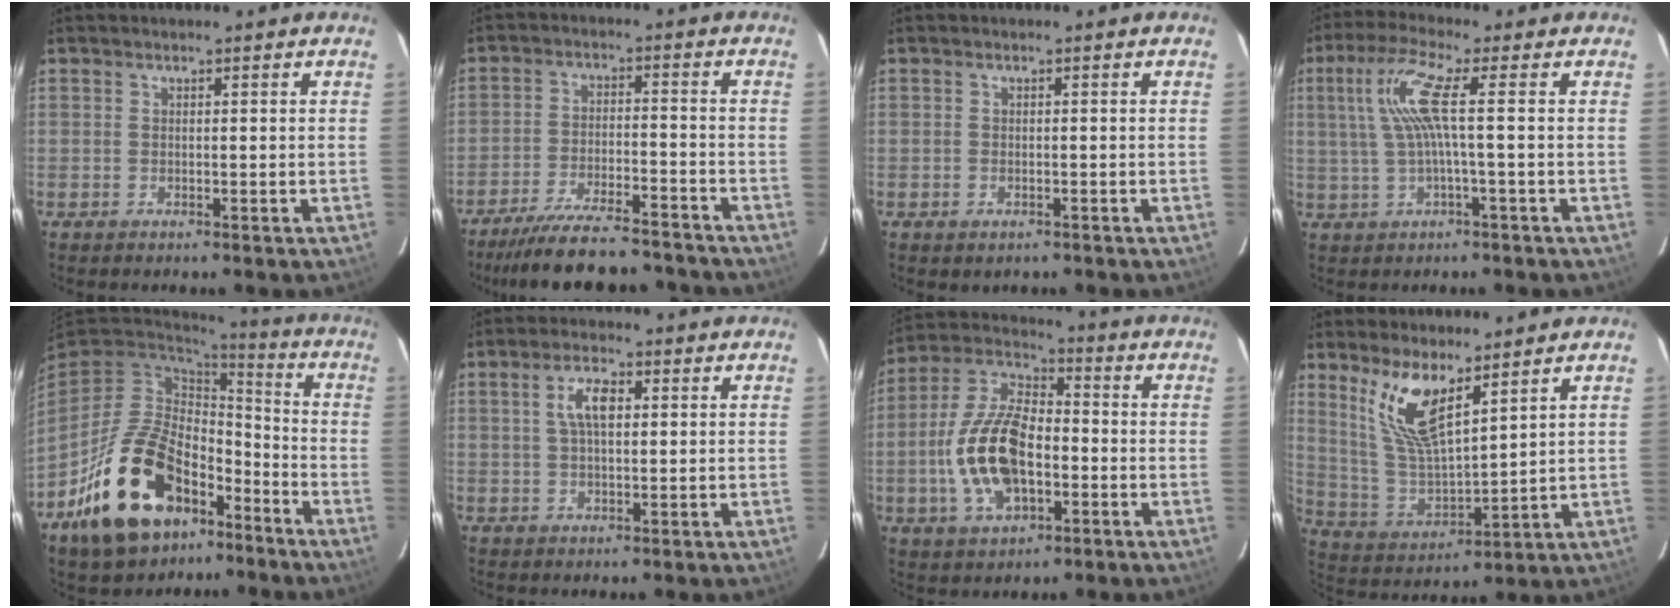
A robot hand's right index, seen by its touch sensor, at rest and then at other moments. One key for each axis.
{"total": 19.2, "fx": -17.0, "fy": 4.2, "fz": 7.9, "tx": -0.156, "ty": -0.014, "tz": -0.241}
{"total": 1.6, "fx": -0.7, "fy": 1.2, "fz": 0.6, "tx": -0.011, "ty": -0.002, "tz": -0.006}
{"total": 7.6, "fx": 0.6, "fy": -0.3, "fz": 7.6, "tx": -0.150, "ty": 0.002, "tz": 0.024}
{"total": 22.7, "fx": -12.3, "fy": 13.3, "fz": 13.7, "tx": -0.281, "ty": 0.011, "tz": -0.183}
{"total": 5.3, "fx": 1.3, "fy": 2.2, "fz": 4.7, "tx": -0.086, "ty": 0.011, "tz": 0.027}
{"total": 16.4, "fx": -3.5, "fy": 8.6, "fz": 13.6, "tx": -0.284, "ty": 0.008, "tz": -0.060}
{"total": 12.1, "fx": 7.6, "fy": 3.4, "fz": 8.8, "tx": -0.174, "ty": -0.004, "tz": 0.166}